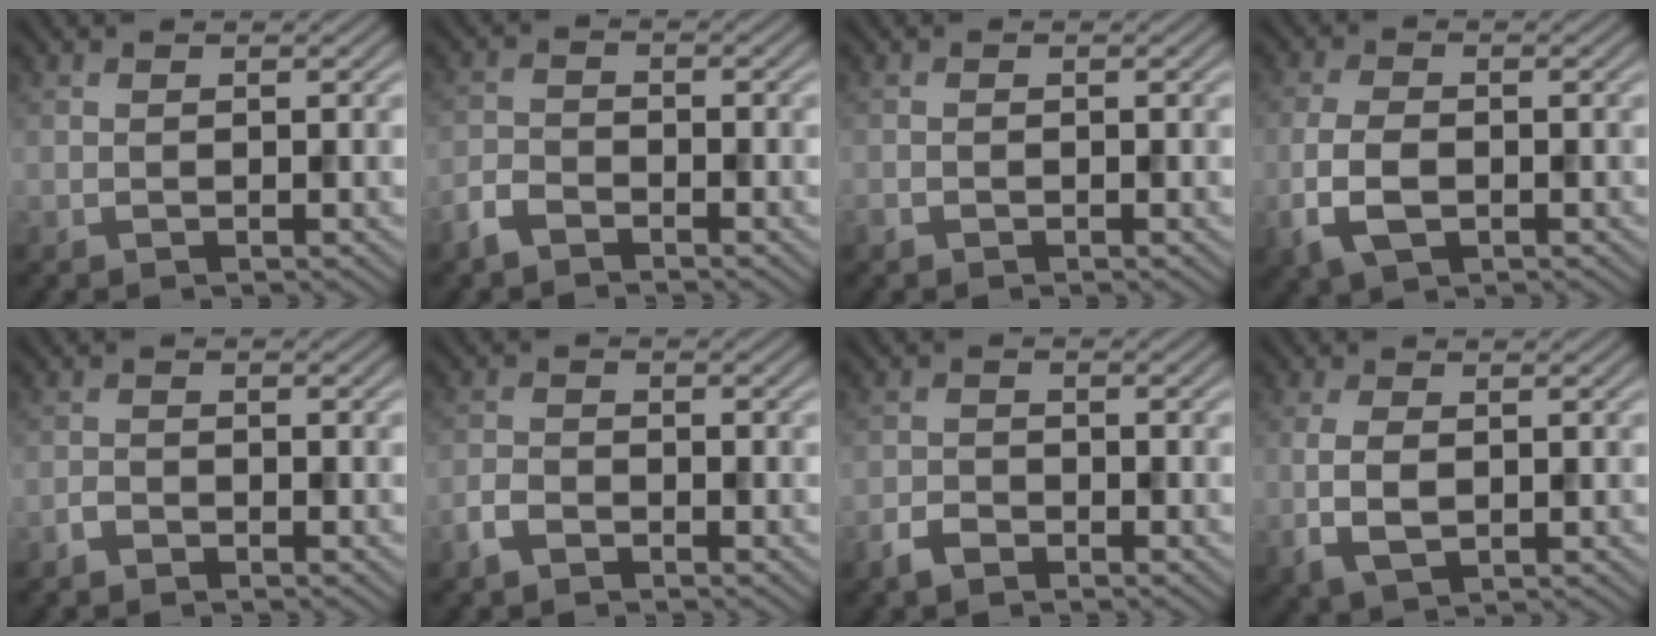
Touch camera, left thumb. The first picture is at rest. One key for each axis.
{"total": 3.0, "fx": -2.5, "fy": 1.2, "fz": 1.3, "tx": -0.030, "ty": -0.004, "tz": -0.063}
{"total": 0.6, "fx": -0.5, "fy": 0.3, "fz": 0.2, "tx": -0.005, "ty": -0.002, "tz": -0.009}
{"total": 5.0, "fx": -1.7, "fy": 2.7, "fz": 3.8, "tx": -0.093, "ty": -0.006, "tz": -0.038}
{"total": 1.3, "fx": -1.2, "fy": 0.5, "fz": 0.4, "tx": -0.008, "ty": 0.001, "tz": -0.028}
{"total": 2.5, "fx": -1.9, "fy": 1.1, "fz": 1.2, "tx": -0.027, "ty": -0.001, "tz": -0.047}
{"total": 2.4, "fx": -1.9, "fy": 1.1, "fz": 1.0, "tx": -0.021, "ty": -0.001, "tz": -0.044}
{"total": 3.8, "fx": -0.3, "fy": 2.0, "fz": 3.2, "tx": -0.080, "ty": -0.007, "tz": -0.004}